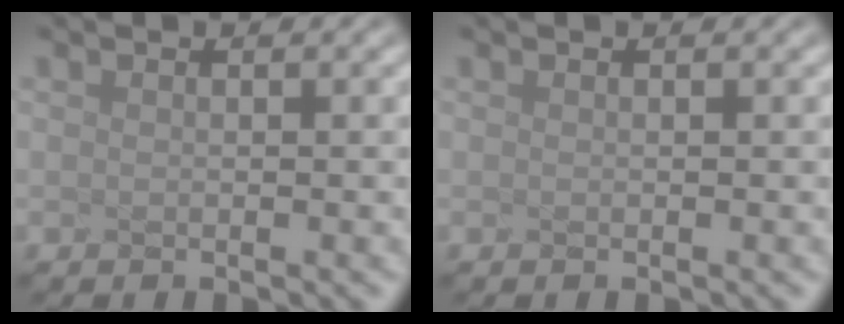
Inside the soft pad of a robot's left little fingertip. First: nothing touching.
{"total": 0.0}